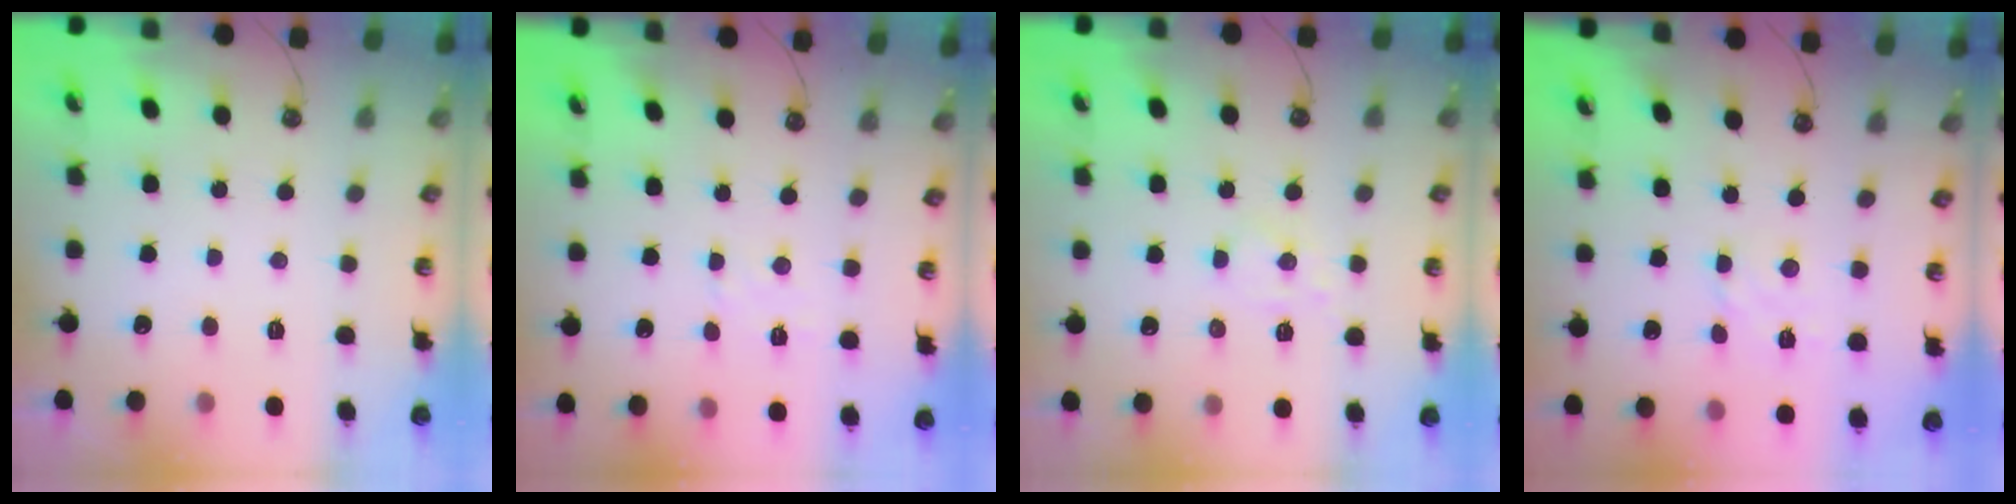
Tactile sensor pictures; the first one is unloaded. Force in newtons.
{"total": 3.6, "press": 3.5, "slide": 0.5}
{"total": 5.4, "press": 5.2, "slide": 1.1}
{"total": 2.9, "press": 2.9, "slide": 0.7}